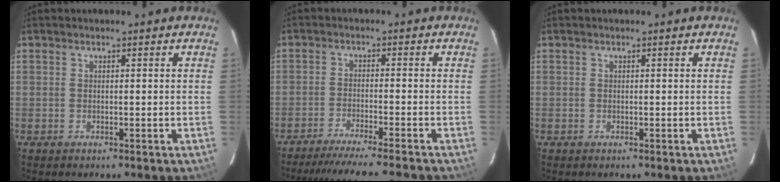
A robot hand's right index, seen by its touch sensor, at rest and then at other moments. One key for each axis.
{"total": 11.9, "fx": -10.9, "fy": -1.0, "fz": 4.7, "tx": -0.097, "ty": -0.013, "tz": -0.170}
{"total": 0.0}